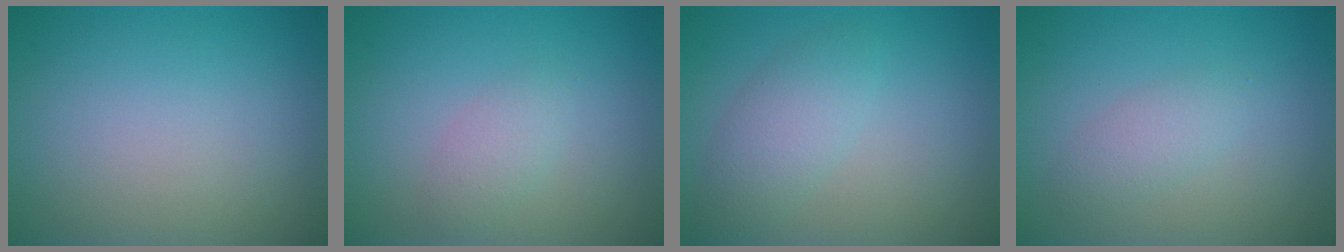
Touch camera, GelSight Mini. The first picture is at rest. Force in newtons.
{"total": 1.7, "press": 1.7, "slide": 0.1}
{"total": 2.9, "press": 2.9, "slide": 0.2}
{"total": 1.7, "press": 1.7, "slide": 0.1}